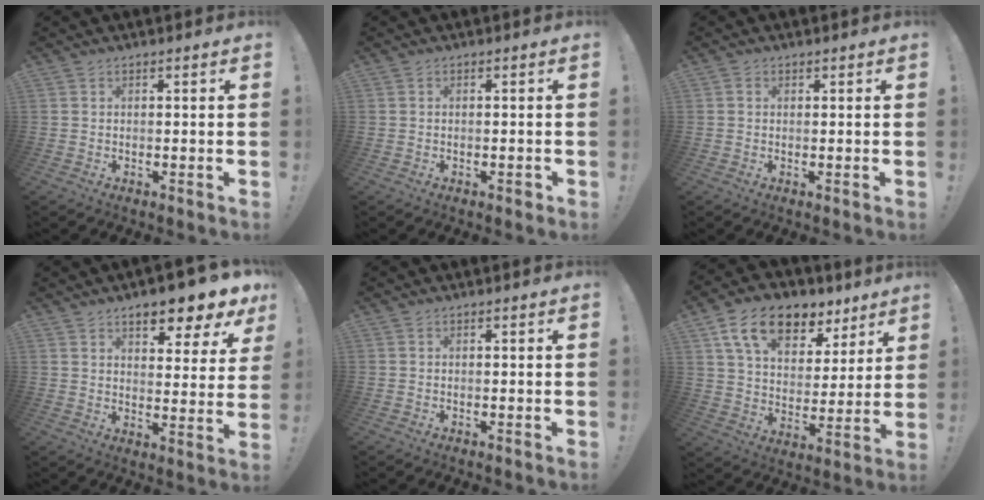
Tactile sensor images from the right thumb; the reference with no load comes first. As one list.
[{"total": 1.0, "force": [-0.5, 0.5, 0.7], "torque": [-0.007, 0.004, -0.008]}, {"total": 1.0, "force": [0.7, 0.7, 0.3], "torque": [0.002, 0.000, 0.011]}, {"total": 9.6, "force": [7.0, 2.7, 5.9], "torque": [-0.075, -0.054, 0.117]}, {"total": 0.0}, {"total": 16.7, "force": [10.3, 9.6, 9.0], "torque": [-0.160, -0.050, 0.187]}]